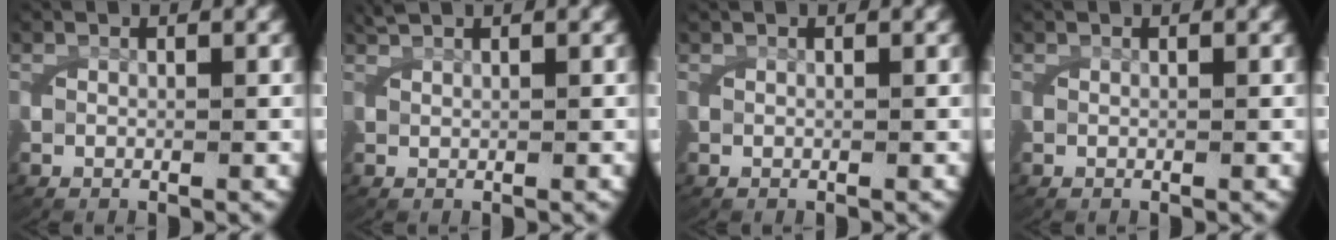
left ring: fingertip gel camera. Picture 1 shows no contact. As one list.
[{"total": 1.2, "force": [1.1, -0.4, 0.2], "torque": [-0.007, 0.005, 0.024]}, {"total": 0.0}, {"total": 0.0}]